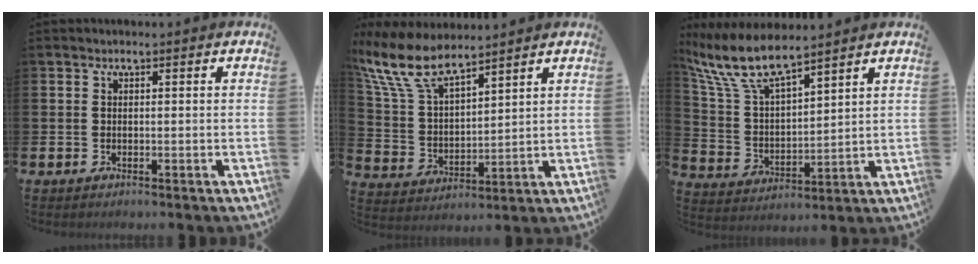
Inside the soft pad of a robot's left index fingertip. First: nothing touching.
{"total": 9.4, "force": [8.0, 2.8, 4.1], "torque": [-0.119, -0.033, 0.149]}
{"total": 9.5, "force": [8.2, 2.0, 4.3], "torque": [-0.119, -0.036, 0.147]}